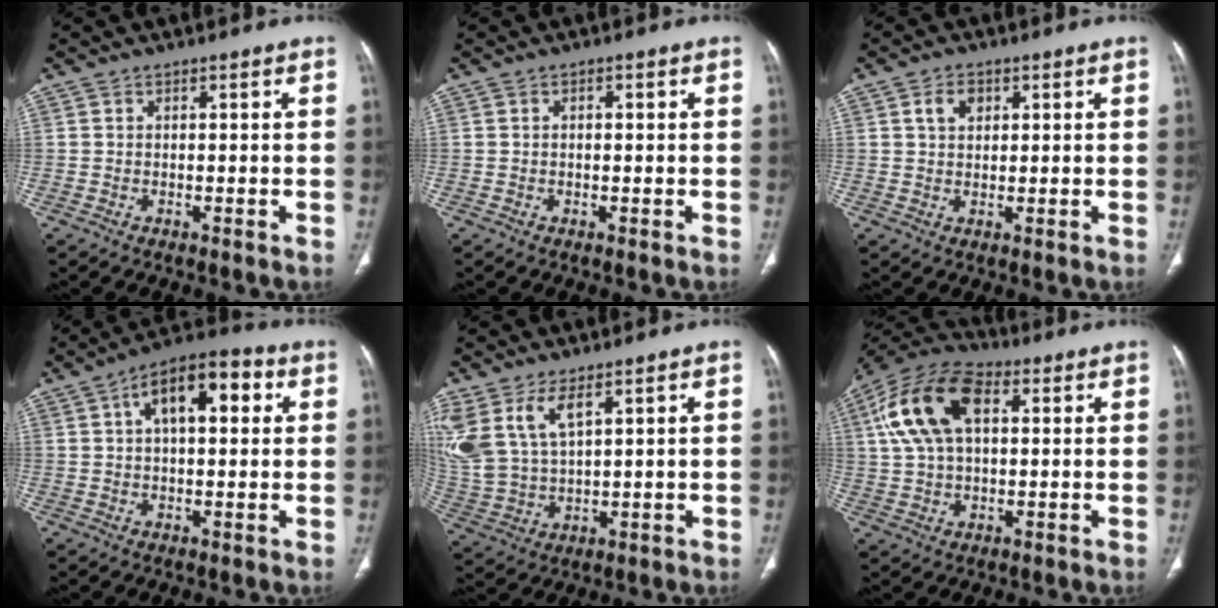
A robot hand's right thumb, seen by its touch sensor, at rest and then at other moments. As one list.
[{"total": 1.0, "force": [0.1, 0.5, 0.8], "torque": [-0.019, 0.004, 0.003]}, {"total": 3.8, "force": [1.5, 2.7, 2.2], "torque": [-0.028, -0.002, 0.027]}, {"total": 12.5, "force": [3.7, 6.1, 10.3], "torque": [-0.145, 0.026, 0.051]}, {"total": 12.5, "force": [6.3, 6.1, 8.9], "torque": [-0.203, -0.018, 0.142]}, {"total": 15.9, "force": [4.5, 9.1, 12.3], "torque": [-0.238, 0.022, 0.076]}]